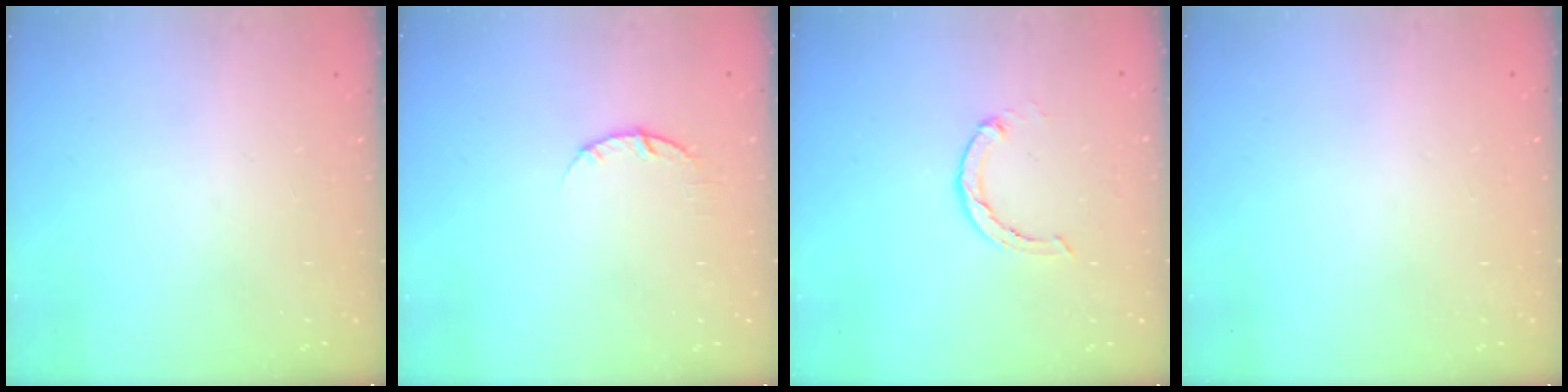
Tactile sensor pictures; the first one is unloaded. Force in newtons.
{"total": 3.7, "press": 3.7, "slide": 0.6}
{"total": 3.0, "press": 3.0, "slide": 0.4}
{"total": 2.6, "press": 2.6, "slide": 0.2}